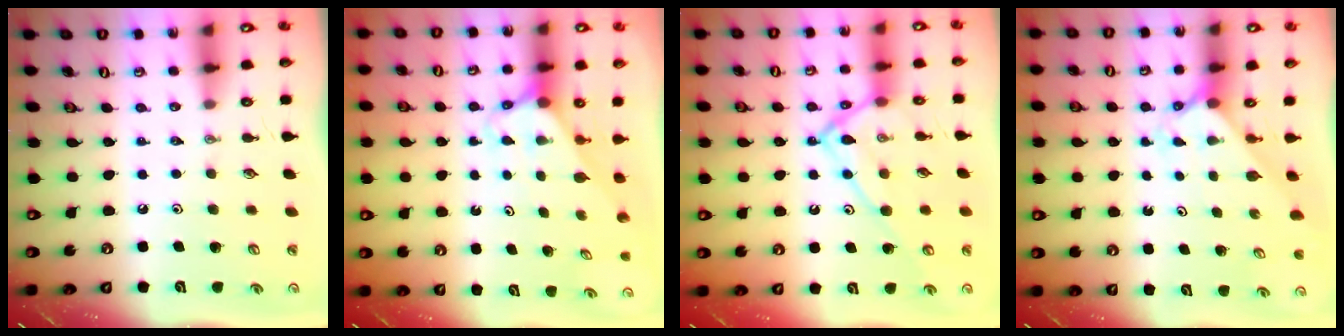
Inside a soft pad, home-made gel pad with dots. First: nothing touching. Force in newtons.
{"total": 2.7, "press": 2.7, "slide": 0.2}
{"total": 14.9, "press": 14.8, "slide": 0.9}
{"total": 2.1, "press": 2.1, "slide": 0.3}